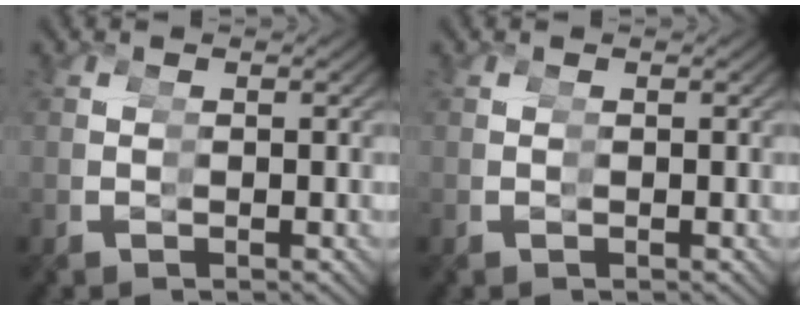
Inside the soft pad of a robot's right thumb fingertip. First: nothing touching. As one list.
[{"total": 0.0}]